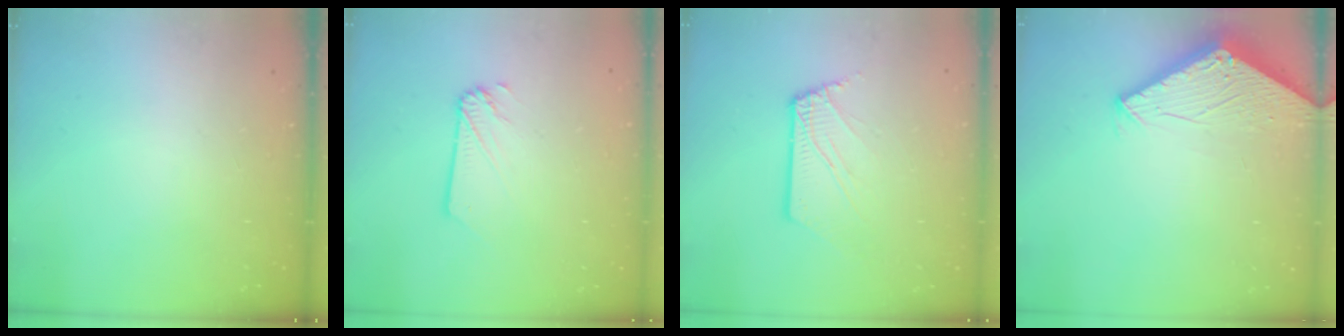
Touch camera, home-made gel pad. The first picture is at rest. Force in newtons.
{"total": 2.0, "press": 2.0, "slide": 0.3}
{"total": 3.2, "press": 3.1, "slide": 0.4}
{"total": 2.9, "press": 2.9, "slide": 0.2}